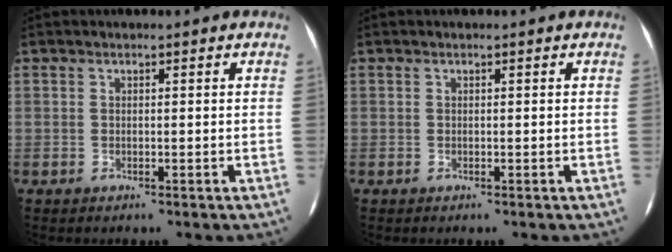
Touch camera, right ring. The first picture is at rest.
{"total": 0.0}